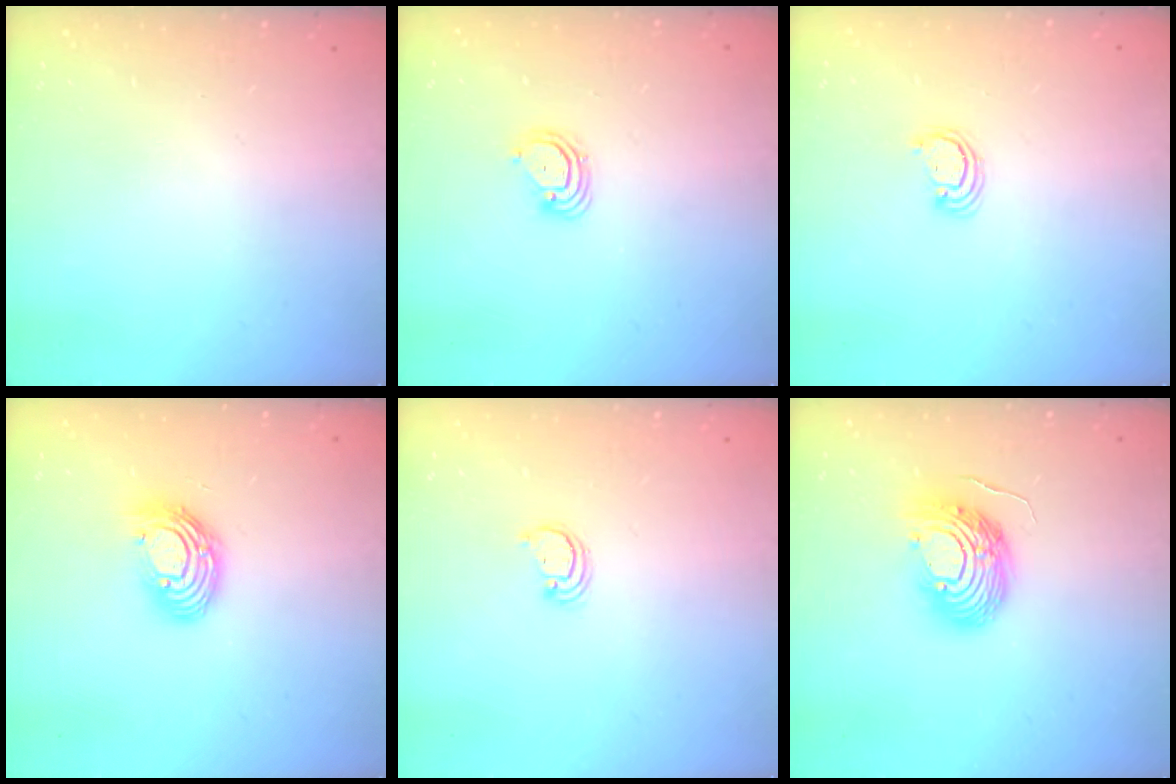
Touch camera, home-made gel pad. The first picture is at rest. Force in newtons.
{"total": 4.4, "press": 4.4, "slide": 0.4}
{"total": 2.6, "press": 2.5, "slide": 0.3}
{"total": 11.2, "press": 11.2, "slide": 1.0}
{"total": 2.4, "press": 2.4, "slide": 0.2}
{"total": 13.3, "press": 13.1, "slide": 2.3}